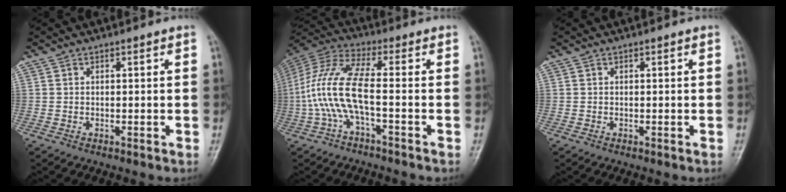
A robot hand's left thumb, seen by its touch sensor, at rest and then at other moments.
{"total": 12.2, "force": [-2.8, 3.3, 11.4], "torque": [-0.270, 0.040, -0.061]}
{"total": 0.0}